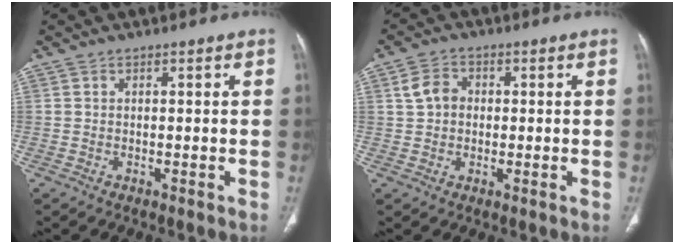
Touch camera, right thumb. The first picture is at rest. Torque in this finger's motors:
{"motor_torque": [0.29, -0.02, 0.45, 0.14, 0.00]}